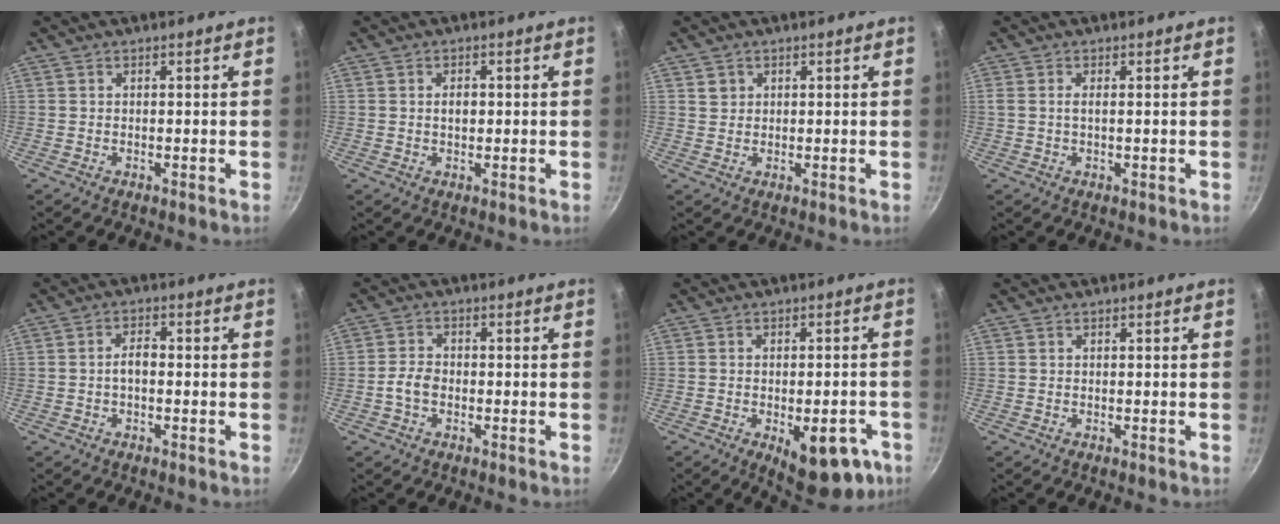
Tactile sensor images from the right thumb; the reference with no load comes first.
{"total": 2.2, "force": [0.1, 1.5, 1.7], "torque": [-0.020, 0.005, 0.002]}
{"total": 1.9, "force": [0.8, 1.7, 0.4], "torque": [0.003, 0.006, 0.013]}
{"total": 1.4, "force": [0.1, 0.4, 1.3], "torque": [-0.028, 0.000, 0.000]}
{"total": 2.9, "force": [-0.6, 1.6, 2.4], "torque": [-0.034, 0.017, -0.012]}
{"total": 3.4, "force": [-1.1, 2.4, 2.2], "torque": [-0.042, 0.019, -0.025]}
{"total": 13.1, "force": [-5.1, 6.1, 10.3], "torque": [-0.087, 0.013, -0.055]}
{"total": 0.0}